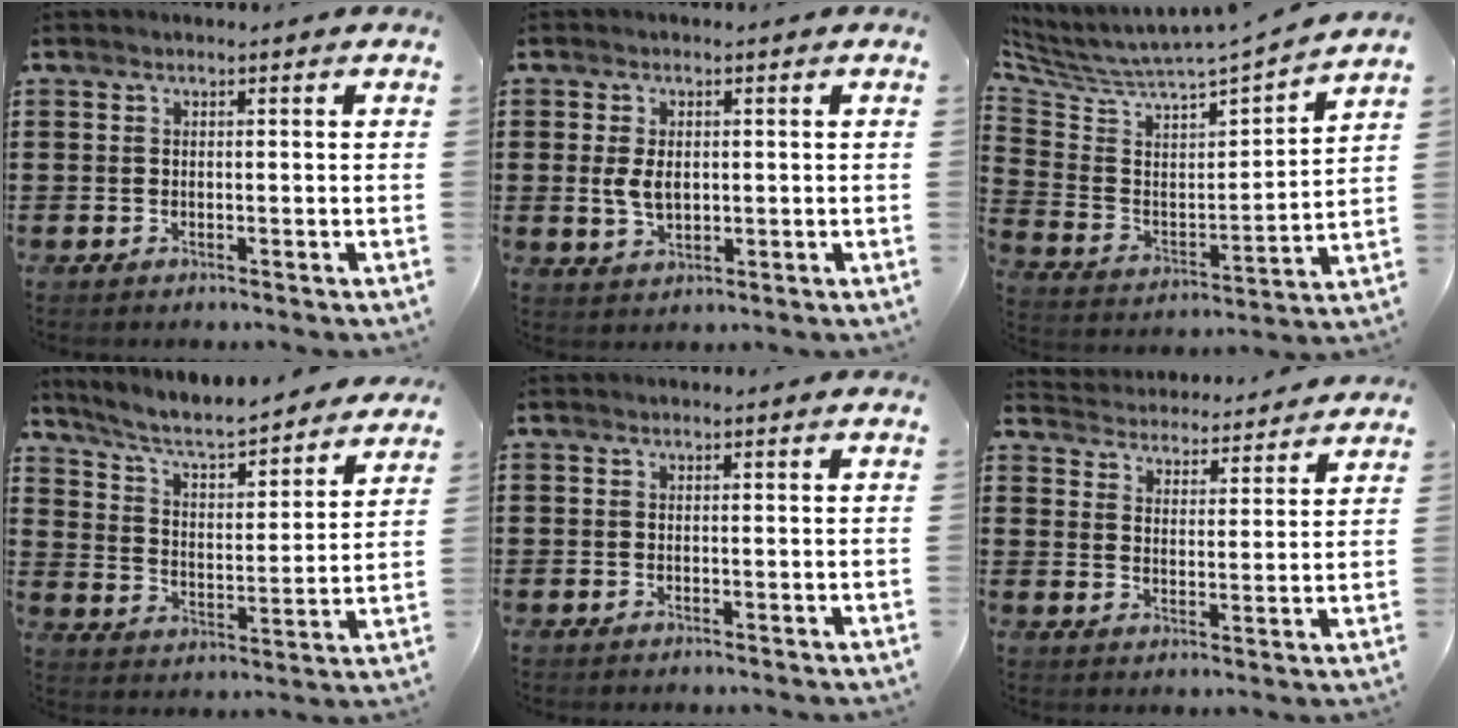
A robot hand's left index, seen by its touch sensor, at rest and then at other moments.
{"total": 3.8, "force": [0.3, 2.3, 3.1], "torque": [-0.070, 0.006, 0.003]}
{"total": 3.7, "force": [3.5, 0.6, 1.0], "torque": [-0.046, -0.050, 0.051]}
{"total": 5.7, "force": [5.1, 0.8, 2.6], "torque": [-0.072, -0.037, 0.079]}
{"total": 0.0}
{"total": 4.3, "force": [4.2, -0.1, -0.5], "torque": [-0.014, -0.034, 0.069]}